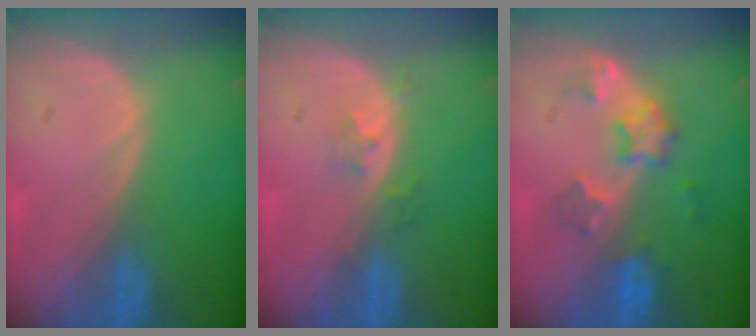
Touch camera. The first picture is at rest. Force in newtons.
{"total": 2.1, "press": 1.8, "slide": 1.2}
{"total": 6.0, "press": 5.5, "slide": 2.4}